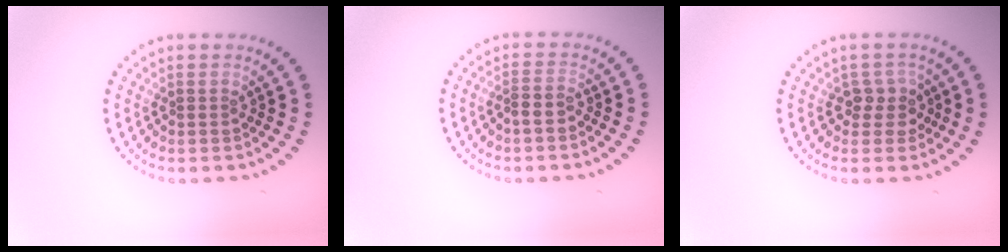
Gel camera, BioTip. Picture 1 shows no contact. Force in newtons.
{"total": 1.0, "press": 0.8, "slide": 0.6}
{"total": 2.1, "press": 1.7, "slide": 1.2}